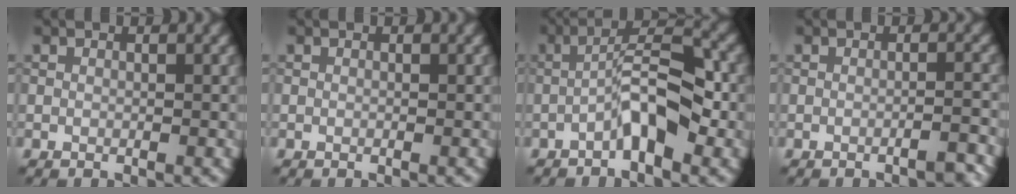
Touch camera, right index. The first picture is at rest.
{"total": 0.0}
{"total": 5.2, "force": [-1.8, 1.4, 4.7], "torque": [-0.082, 0.016, -0.036]}
{"total": 2.2, "force": [-1.6, 0.5, 1.5], "torque": [-0.010, 0.008, -0.029]}